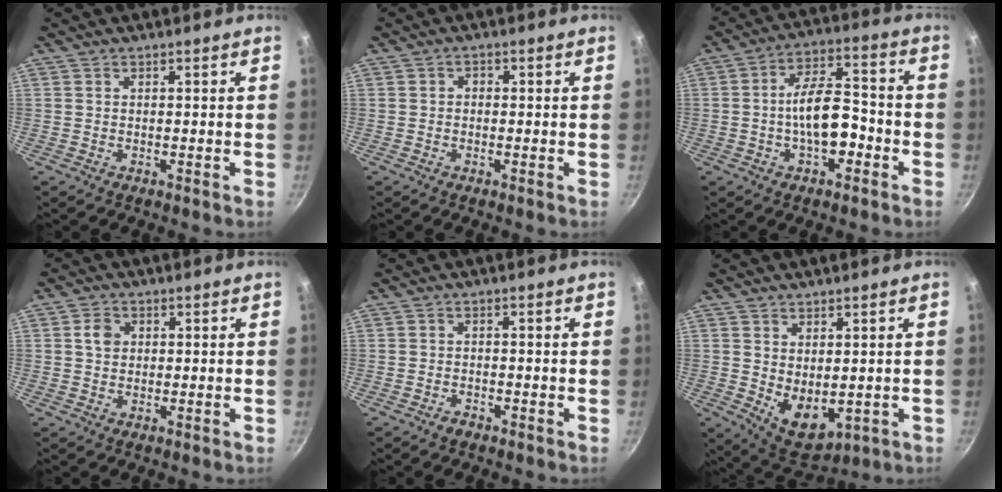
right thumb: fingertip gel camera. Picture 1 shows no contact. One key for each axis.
{"total": 1.2, "fx": -0.2, "fy": 1.0, "fz": 0.6, "tx": -0.006, "ty": 0.004, "tz": -0.006}
{"total": 11.1, "fx": -3.0, "fy": 5.7, "fz": 9.1, "tx": -0.128, "ty": 0.044, "tz": -0.052}
{"total": 3.2, "fx": 0.6, "fy": 2.6, "fz": 1.7, "tx": -0.018, "ty": 0.004, "tz": 0.007}
{"total": 1.5, "fx": -1.2, "fy": 0.7, "fz": 0.5, "tx": -0.009, "ty": 0.015, "tz": -0.020}
{"total": 8.1, "fx": 0.4, "fy": 5.2, "fz": 6.2, "tx": -0.071, "ty": -0.021, "tz": 0.029}